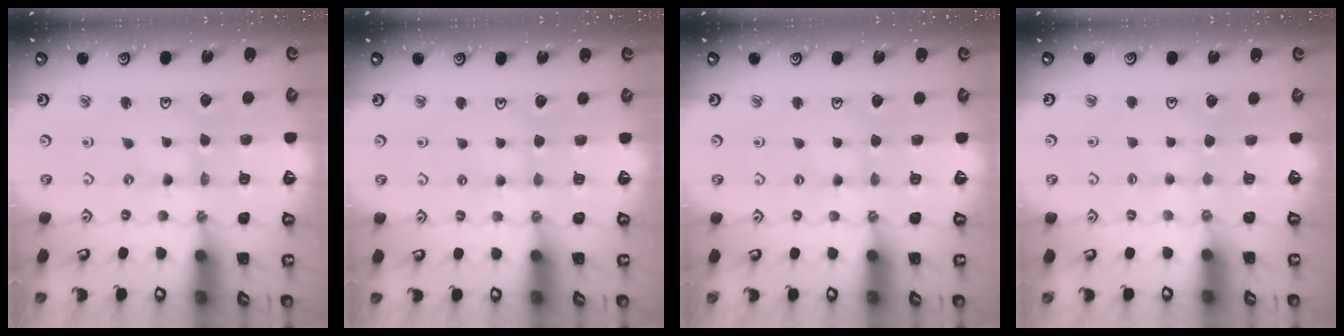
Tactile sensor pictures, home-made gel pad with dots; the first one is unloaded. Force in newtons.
{"total": 3.0, "press": 3.0, "slide": 0.4}
{"total": 3.1, "press": 3.1, "slide": 0.4}
{"total": 2.4, "press": 2.4, "slide": 0.4}